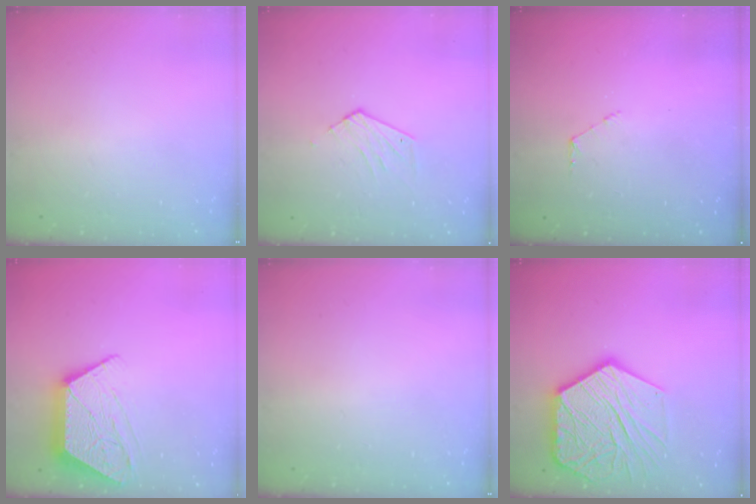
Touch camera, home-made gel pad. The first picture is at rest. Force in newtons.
{"total": 4.0, "press": 3.9, "slide": 0.3}
{"total": 4.0, "press": 4.0, "slide": 0.4}
{"total": 13.4, "press": 13.4, "slide": 0.7}
{"total": 0.0}
{"total": 22.5, "press": 22.3, "slide": 2.3}